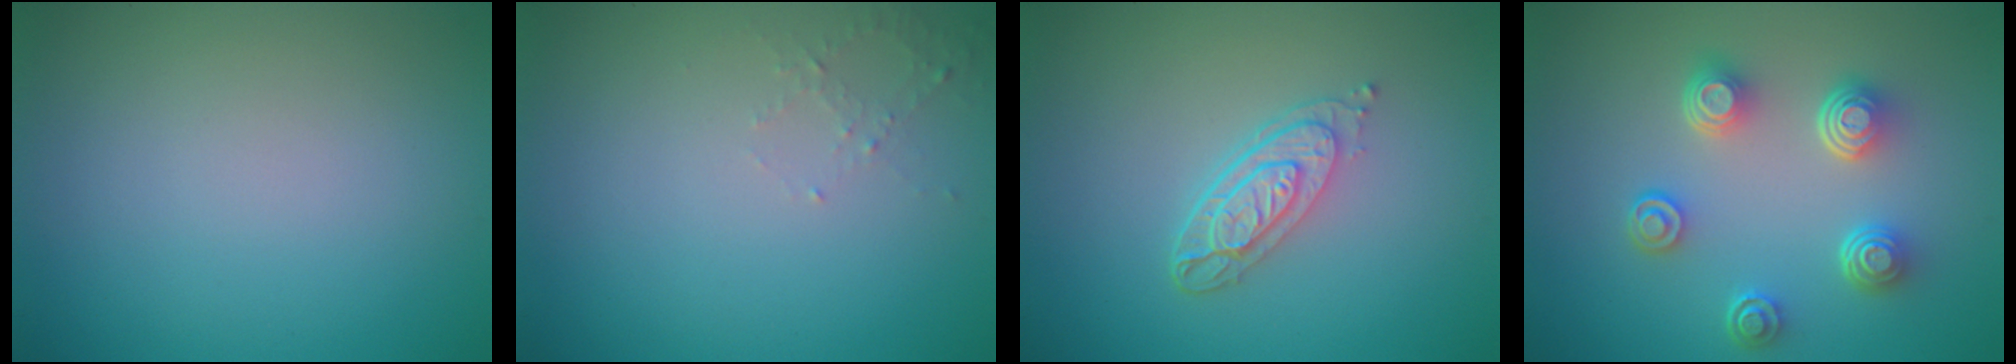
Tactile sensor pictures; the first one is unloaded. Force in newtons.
{"total": 1.1, "press": 1.0, "slide": 0.4}
{"total": 3.9, "press": 2.8, "slide": 2.6}
{"total": 4.7, "press": 3.4, "slide": 3.2}